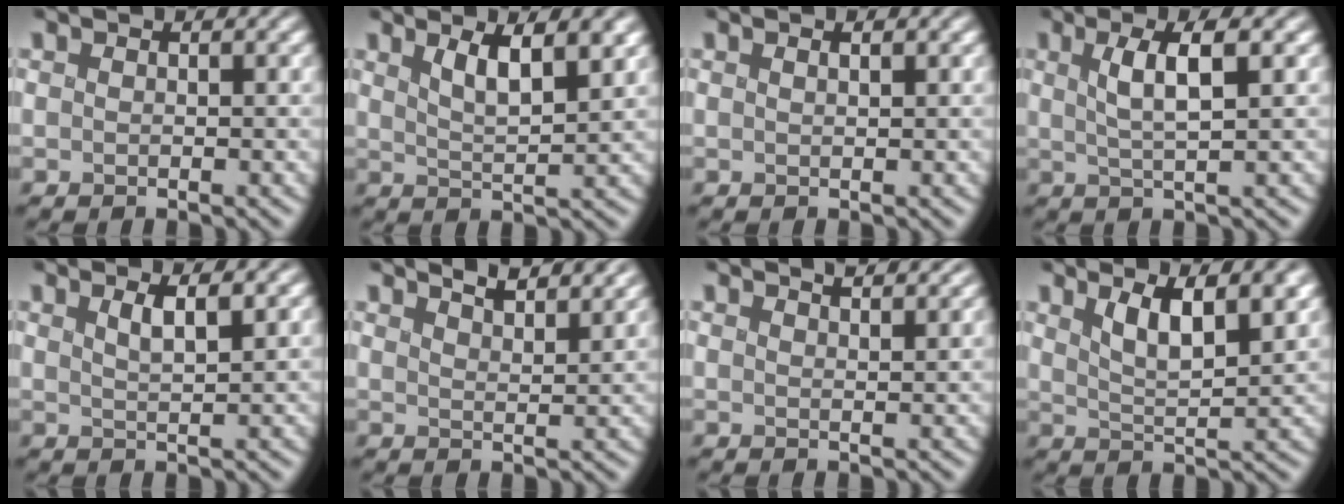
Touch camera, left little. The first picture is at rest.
{"total": 4.2, "force": [1.8, 1.2, 3.6], "torque": [-0.075, -0.005, 0.036]}
{"total": 0.8, "force": [0.4, 0.2, 0.6], "torque": [-0.007, 0.002, 0.005]}
{"total": 3.8, "force": [0.7, 0.5, 3.7], "torque": [-0.078, 0.003, 0.021]}
{"total": 2.0, "force": [0.8, 0.3, 1.8], "torque": [-0.044, -0.005, 0.020]}
{"total": 4.8, "force": [4.2, 1.1, 2.2], "torque": [-0.015, 0.014, 0.038]}
{"total": 3.4, "force": [2.8, 1.0, 1.7], "torque": [-0.004, 0.019, 0.019]}
{"total": 5.4, "force": [2.2, 1.9, 4.5], "torque": [-0.084, 0.000, 0.038]}